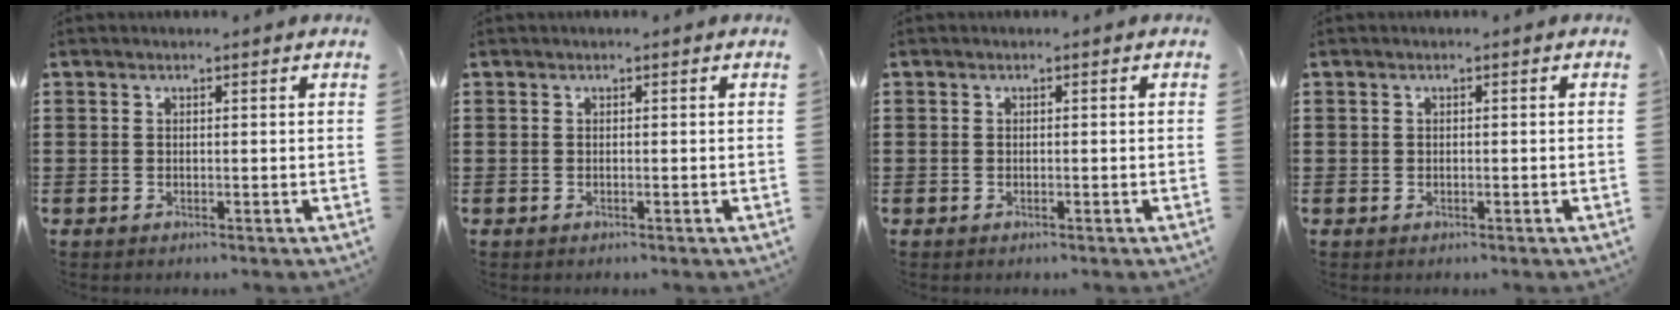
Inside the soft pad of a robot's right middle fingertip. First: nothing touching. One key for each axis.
{"total": 0.0}
{"total": 0.0}
{"total": 0.0}